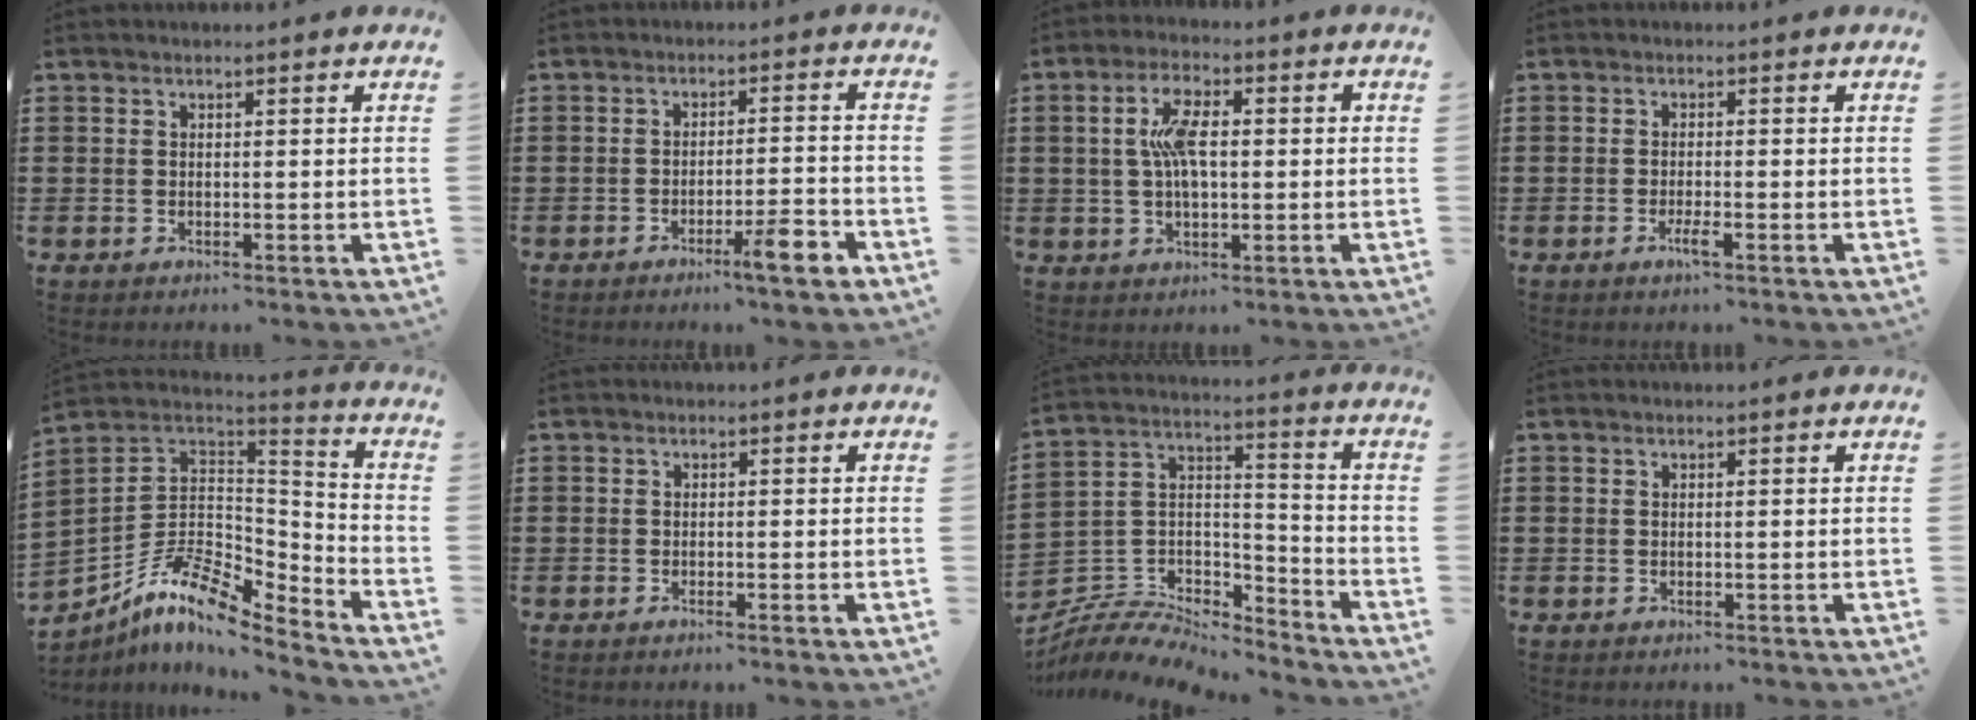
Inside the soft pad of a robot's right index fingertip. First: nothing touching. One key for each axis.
{"total": 5.9, "fx": -3.6, "fy": 0.6, "fz": 4.6, "tx": -0.069, "ty": -0.003, "tz": -0.059}
{"total": 6.9, "fx": 0.6, "fy": 2.8, "fz": 6.3, "tx": -0.121, "ty": 0.007, "tz": 0.004}
{"total": 2.4, "fx": -1.2, "fy": 0.2, "fz": 2.0, "tx": -0.048, "ty": -0.007, "tz": -0.026}
{"total": 9.8, "fx": -6.9, "fy": 3.6, "fz": 6.0, "tx": -0.138, "ty": -0.002, "tz": -0.140}
{"total": 0.6, "fx": -0.5, "fy": -0.1, "fz": 0.3, "tx": -0.006, "ty": -0.001, "tz": -0.010}
{"total": 7.9, "fx": -7.4, "fy": 2.2, "fz": 1.6, "tx": -0.042, "ty": 0.010, "tz": -0.151}
{"total": 0.0}